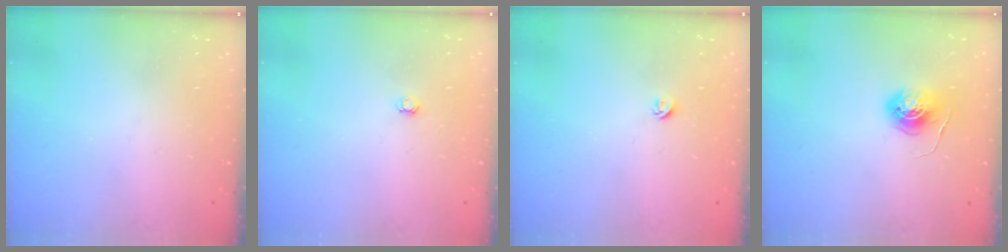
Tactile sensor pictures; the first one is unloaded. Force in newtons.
{"total": 3.0, "press": 3.0, "slide": 0.4}
{"total": 3.9, "press": 3.8, "slide": 0.3}
{"total": 5.5, "press": 5.5, "slide": 0.3}